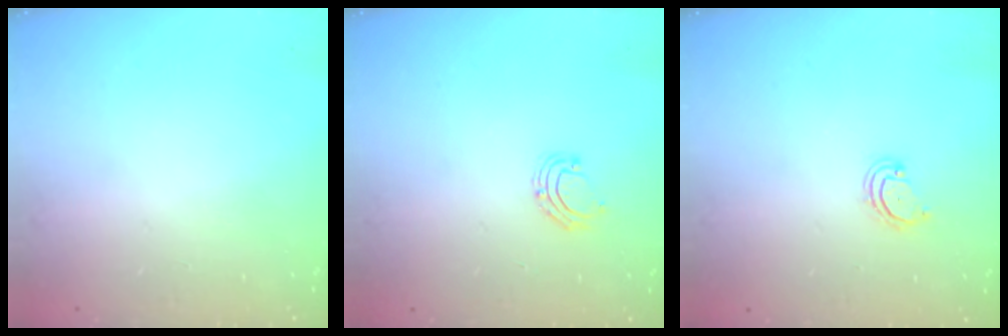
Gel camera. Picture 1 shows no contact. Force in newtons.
{"total": 4.1, "press": 4.1, "slide": 0.4}
{"total": 2.8, "press": 2.8, "slide": 0.2}